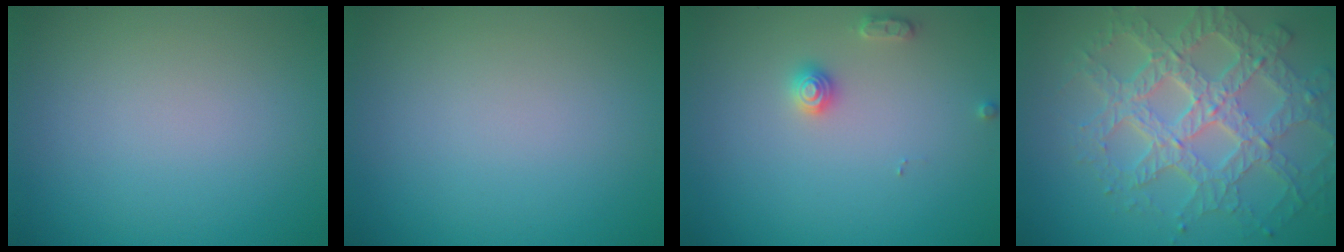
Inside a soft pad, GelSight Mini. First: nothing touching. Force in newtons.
{"total": 0.0}
{"total": 1.7, "press": 1.7, "slide": 0.3}
{"total": 8.1, "press": 6.0, "slide": 5.5}